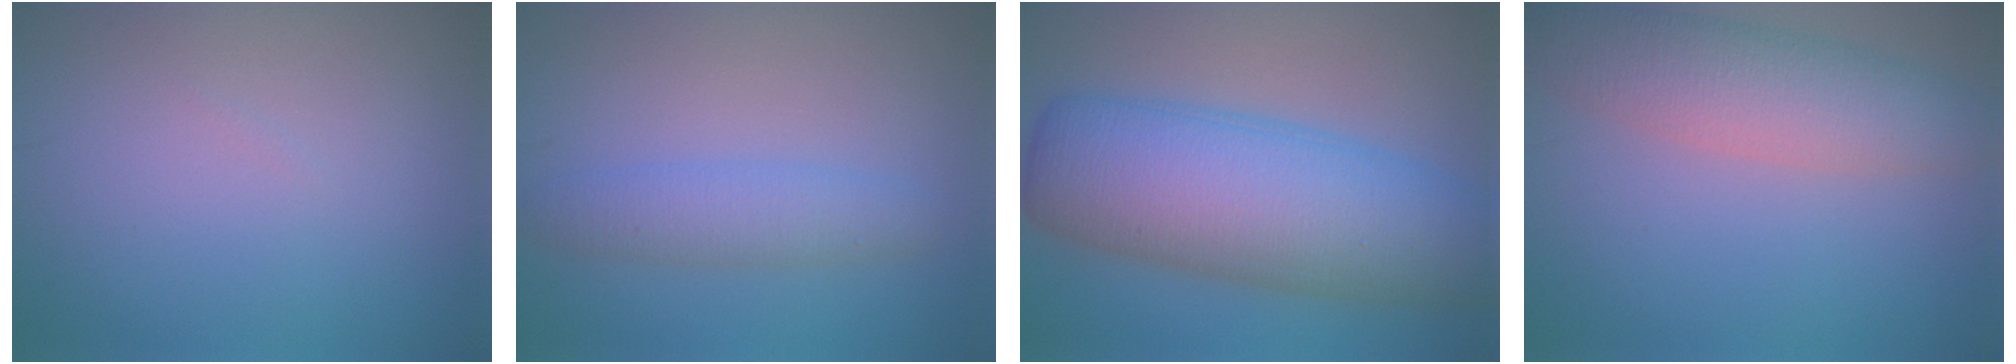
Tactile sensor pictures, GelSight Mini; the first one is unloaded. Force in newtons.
{"total": 2.9, "press": 2.9, "slide": 0.1}
{"total": 11.8, "press": 11.8, "slide": 0.0}
{"total": 6.0, "press": 6.0, "slide": 0.1}